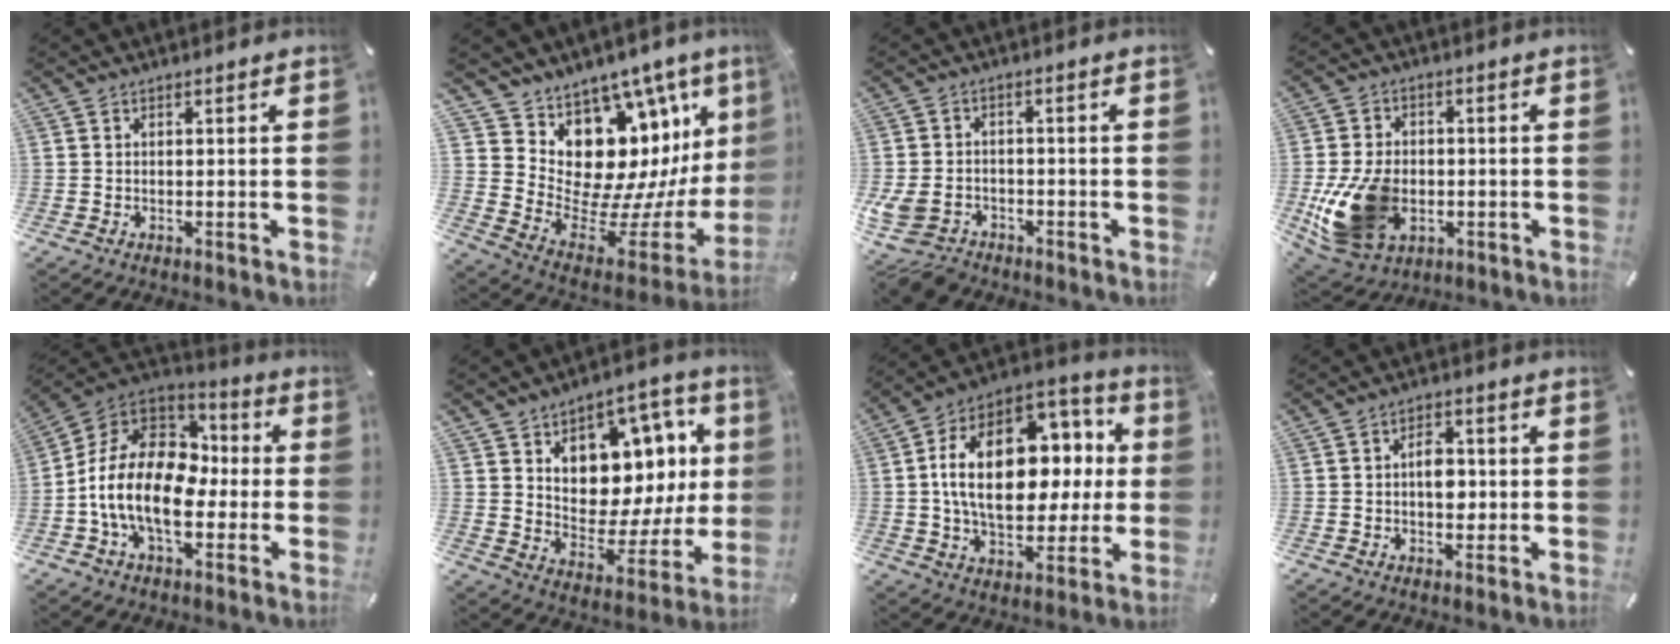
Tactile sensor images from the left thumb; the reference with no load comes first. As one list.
[{"total": 16.9, "force": [7.5, 12.2, 9.0], "torque": [-0.110, -0.113, 0.167]}, {"total": 8.1, "force": [-4.2, 5.6, 4.1], "torque": [-0.099, 0.013, -0.077]}, {"total": 16.3, "force": [-3.2, 12.1, 10.5], "torque": [-0.214, 0.011, -0.052]}, {"total": 17.1, "force": [-4.5, 11.4, 12.0], "torque": [-0.254, 0.019, -0.080]}, {"total": 12.9, "force": [5.1, 9.1, 7.6], "torque": [-0.087, -0.061, 0.086]}, {"total": 23.1, "force": [3.4, 15.0, 17.2], "torque": [-0.307, 0.001, 0.065]}, {"total": 5.8, "force": [-0.2, 3.8, 4.4], "torque": [-0.052, -0.002, -0.011]}]